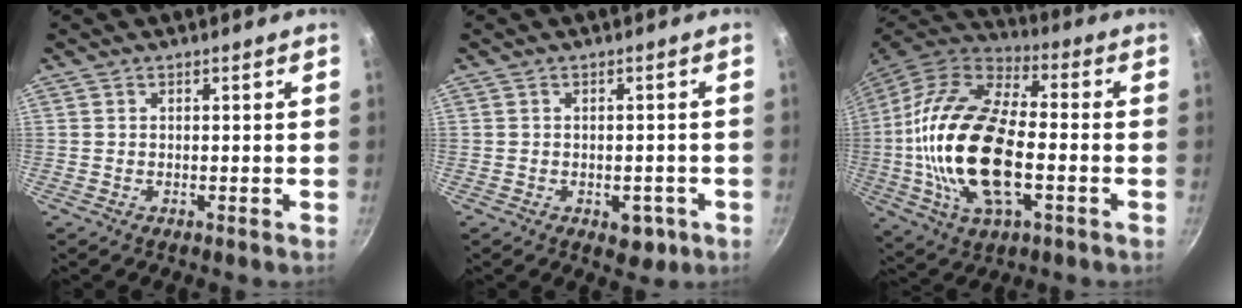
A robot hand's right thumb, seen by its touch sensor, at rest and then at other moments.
{"total": 3.6, "force": [-1.6, 2.4, 2.3], "torque": [-0.007, 0.008, -0.014]}
{"total": 24.7, "force": [-3.3, 11.9, 21.3], "torque": [-0.436, 0.013, -0.059]}